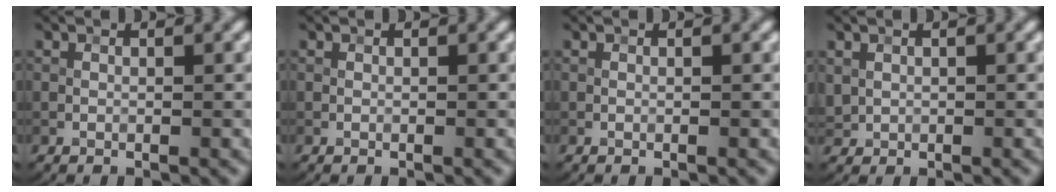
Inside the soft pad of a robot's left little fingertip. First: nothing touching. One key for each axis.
{"total": 0.0}
{"total": 0.0}
{"total": 0.9, "fx": 0.4, "fy": 0.8, "fz": 0.2, "tx": -0.003, "ty": -0.002, "tz": 0.010}